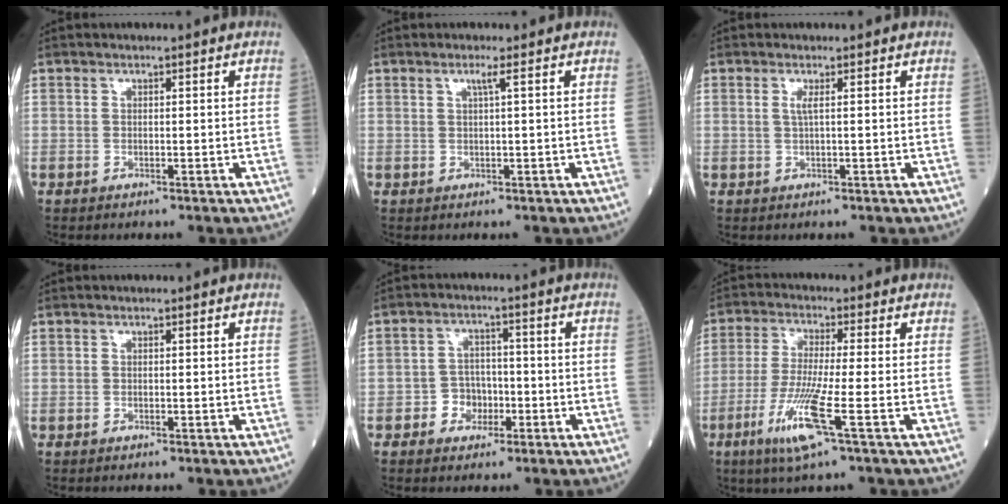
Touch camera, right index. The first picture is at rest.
{"total": 1.3, "force": [0.5, -0.4, 1.1], "torque": [-0.026, -0.002, 0.011]}
{"total": 1.2, "force": [0.3, -0.2, 1.1], "torque": [-0.030, 0.000, 0.004]}
{"total": 0.0}
{"total": 4.1, "force": [-1.6, 3.5, 1.6], "torque": [-0.018, 0.012, -0.027]}
{"total": 9.0, "force": [-3.8, -0.7, 8.2], "torque": [-0.171, -0.027, -0.078]}